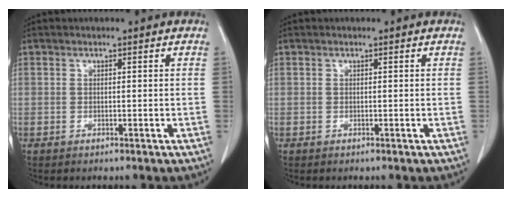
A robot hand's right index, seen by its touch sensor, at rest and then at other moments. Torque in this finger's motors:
{"motor_torque": [0.00, 0.00, 0.00, 0.00]}